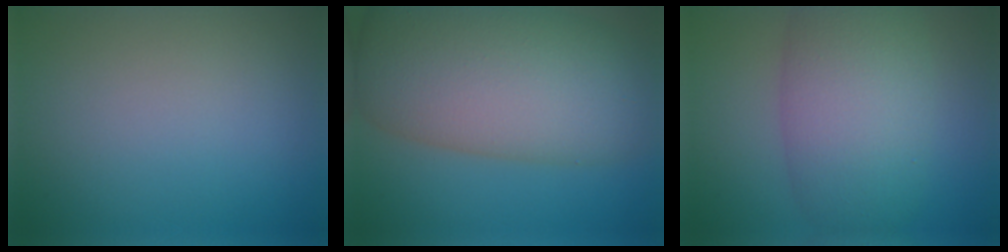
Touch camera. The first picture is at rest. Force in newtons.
{"total": 13.6, "press": 13.6, "slide": 0.7}
{"total": 8.9, "press": 8.9, "slide": 0.3}